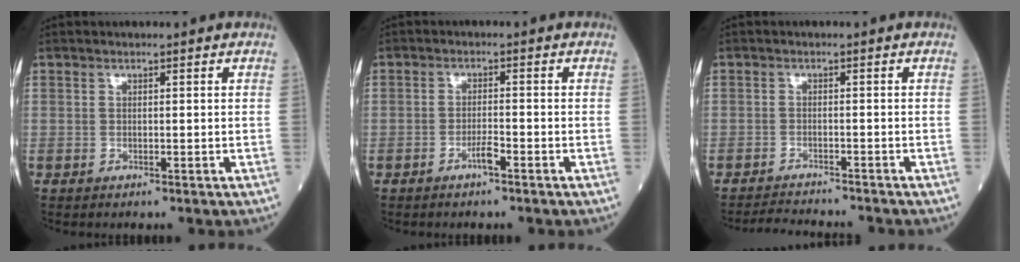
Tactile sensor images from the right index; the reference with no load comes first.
{"total": 2.1, "force": [-1.5, 0.1, 1.5], "torque": [-0.027, 0.001, -0.028]}
{"total": 5.5, "force": [-5.4, 0.1, 0.9], "torque": [-0.012, -0.014, -0.089]}